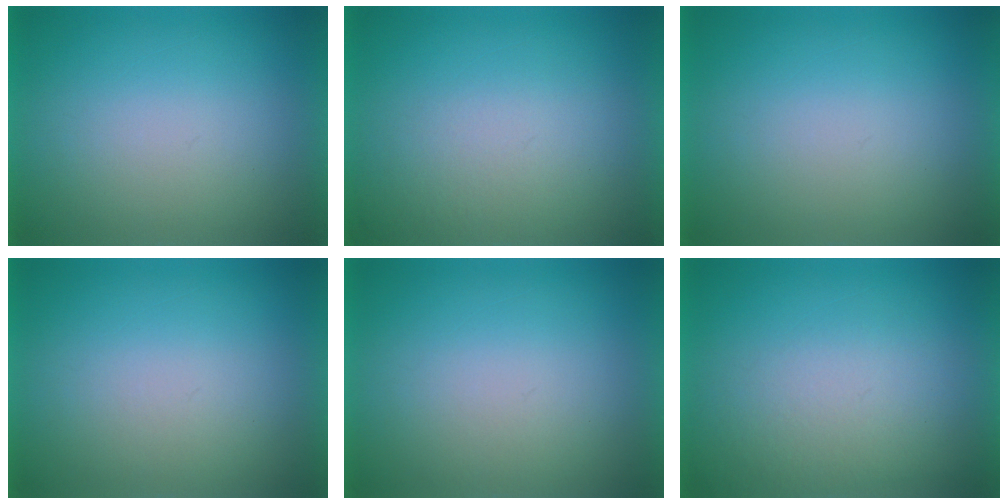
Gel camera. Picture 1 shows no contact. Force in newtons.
{"total": 2.2}
{"total": 0.0}
{"total": 1.1}
{"total": 1.0}
{"total": 3.5}